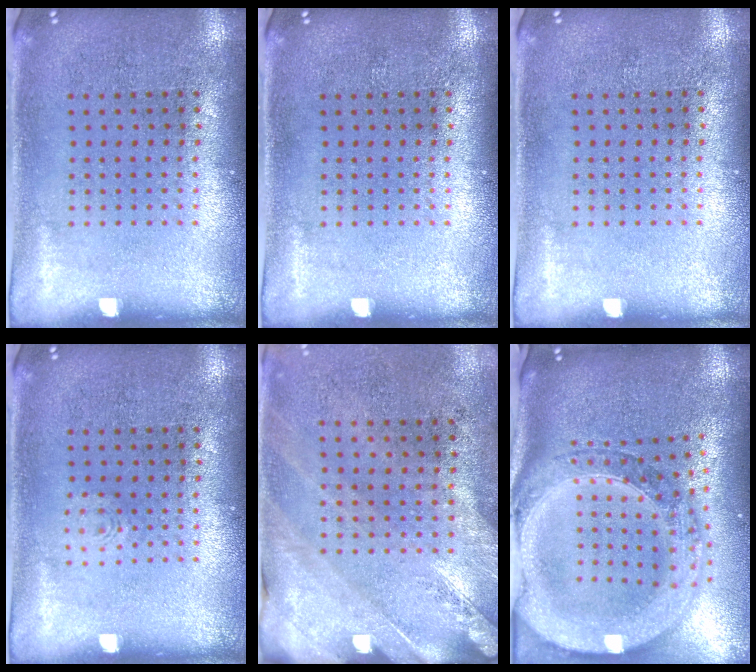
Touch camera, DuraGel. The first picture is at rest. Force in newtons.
{"total": 0.0}
{"total": 0.0}
{"total": 0.7, "press": 0.6, "slide": 0.2}
{"total": 2.5, "press": 2.0, "slide": 1.4}
{"total": 3.8, "press": 2.9, "slide": 2.4}